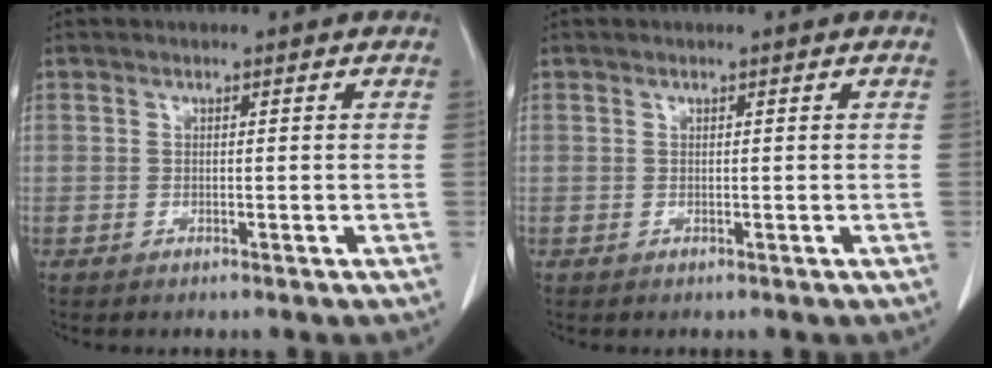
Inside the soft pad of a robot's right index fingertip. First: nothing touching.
{"total": 0.0}